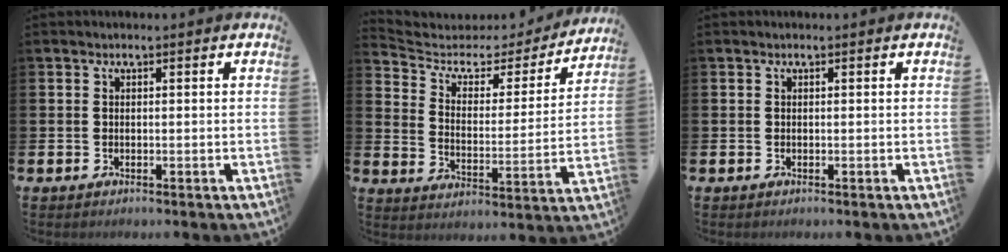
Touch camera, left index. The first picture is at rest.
{"total": 5.7, "force": [4.5, 2.8, 1.9], "torque": [-0.058, -0.038, 0.066]}
{"total": 0.0}